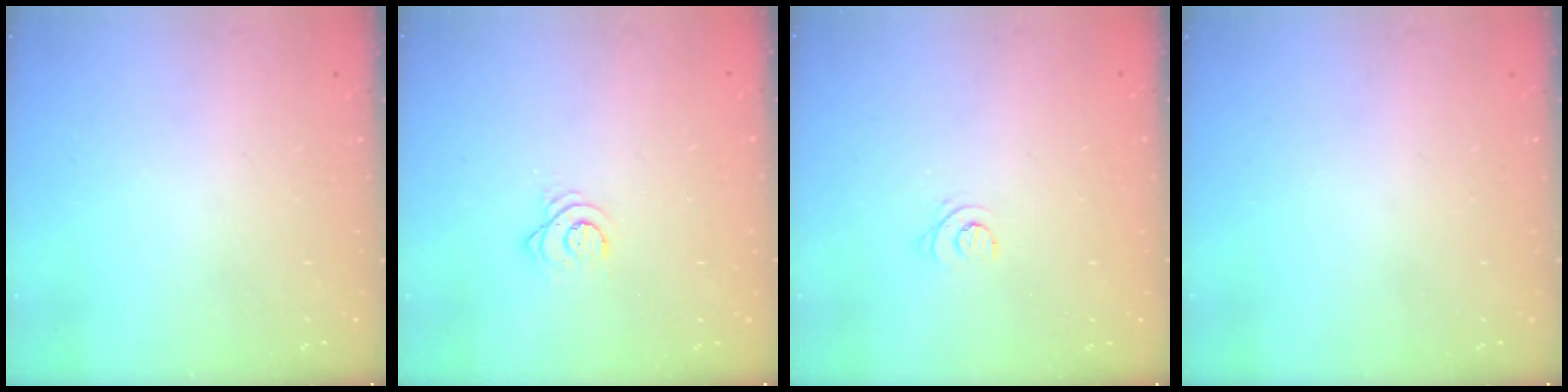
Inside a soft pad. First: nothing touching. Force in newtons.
{"total": 3.5, "press": 3.5, "slide": 0.5}
{"total": 3.2, "press": 3.2, "slide": 0.2}
{"total": 0.0}